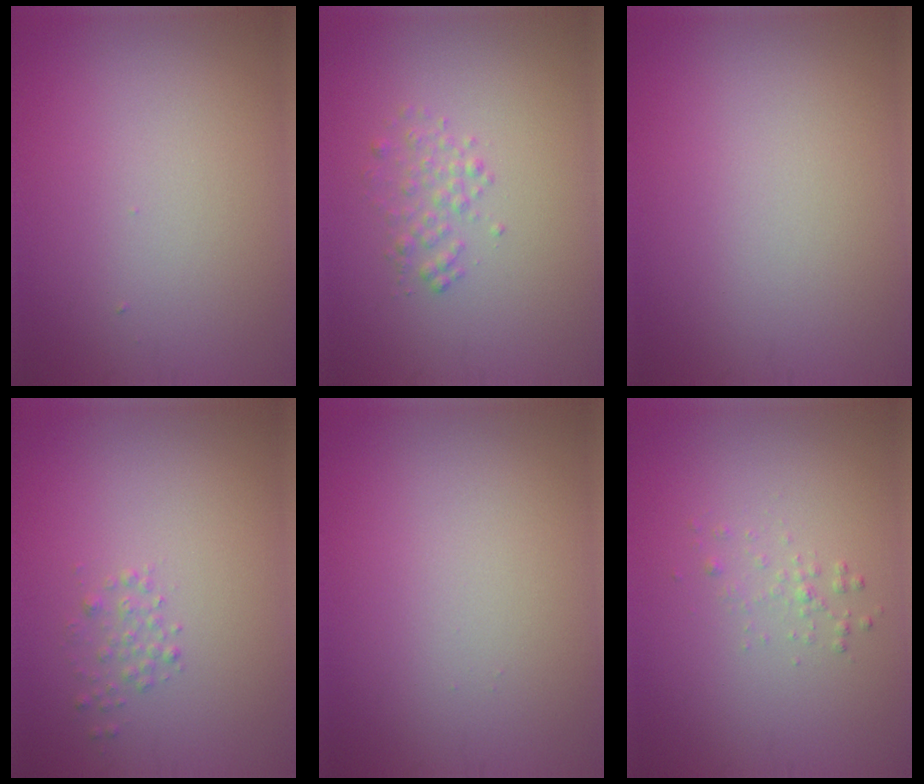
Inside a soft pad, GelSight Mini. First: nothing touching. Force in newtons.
{"total": 1.5, "press": 1.5, "slide": 0.0}
{"total": 0.0}
{"total": 1.1, "press": 1.1, "slide": 0.0}
{"total": 0.0}
{"total": 0.9, "press": 0.9, "slide": 0.0}